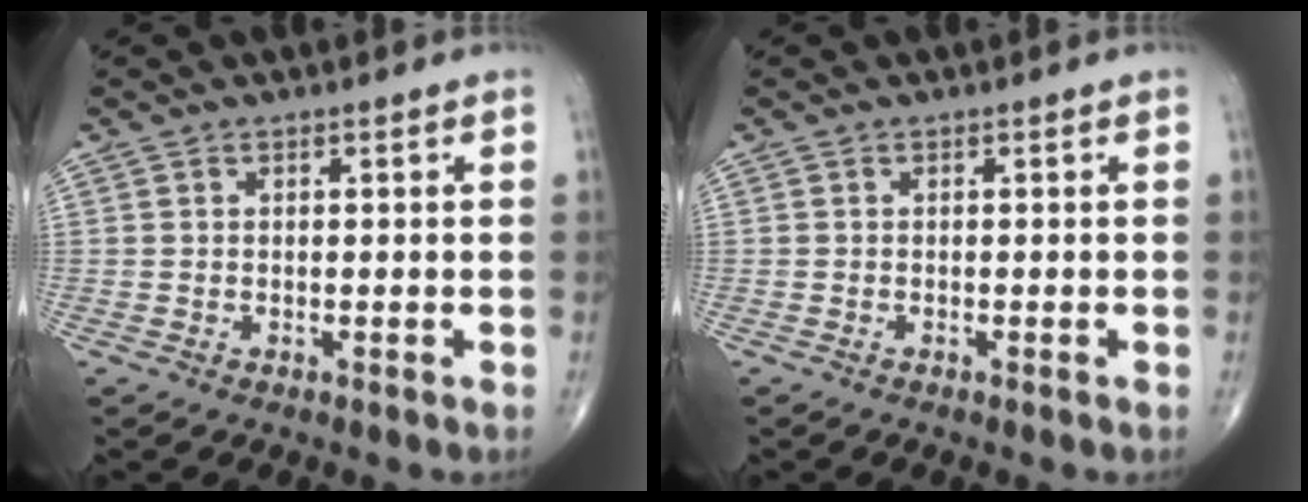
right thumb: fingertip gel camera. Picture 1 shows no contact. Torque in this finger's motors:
{"motor_torque": [-0.05, 0.11, -0.13, -0.03, 0.02]}